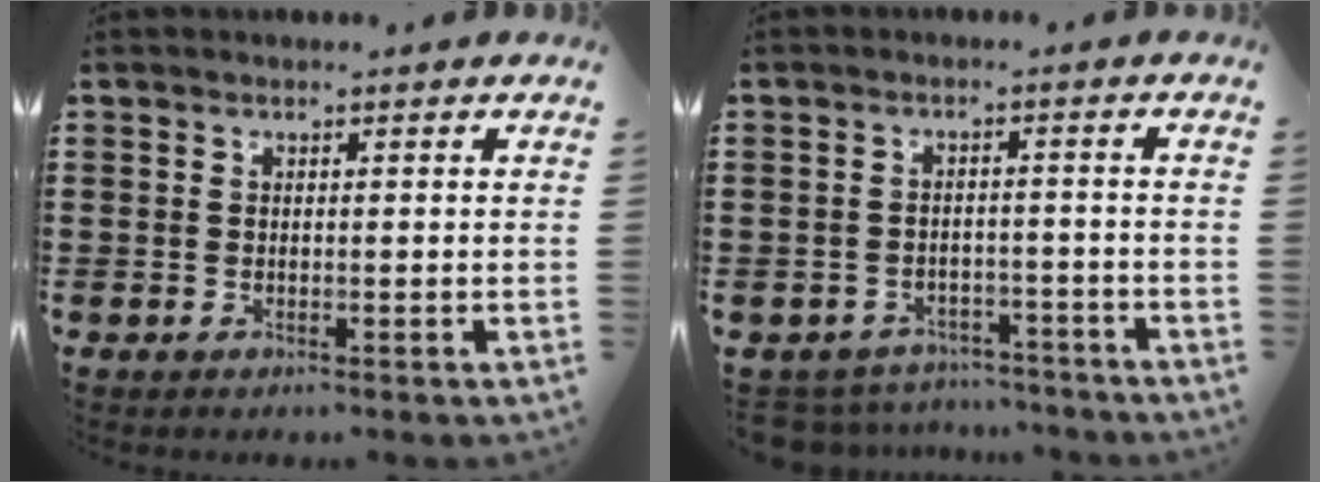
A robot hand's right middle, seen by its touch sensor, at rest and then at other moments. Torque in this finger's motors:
{"motor_torque": [0.15, 0.12, 0.03, 0.01]}